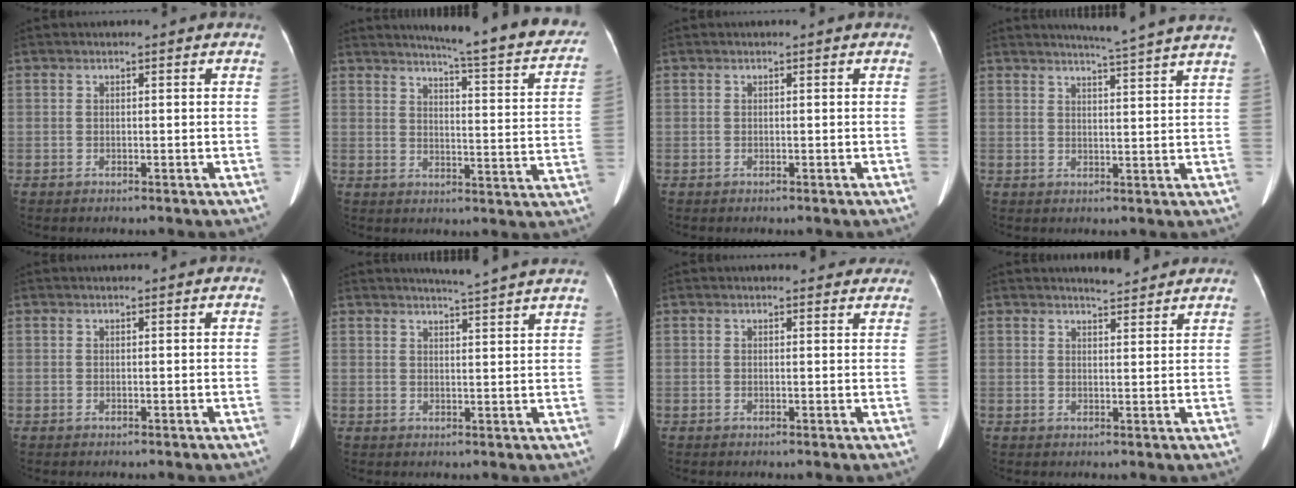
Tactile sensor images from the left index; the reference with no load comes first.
{"total": 21.1, "force": [18.7, 1.2, 9.6], "torque": [-0.117, -0.069, 0.213]}
{"total": 0.0}
{"total": 10.0, "force": [9.1, -1.6, 3.9], "torque": [-0.057, -0.012, 0.103]}
{"total": 0.7, "force": [0.7, 0.0, 0.2], "torque": [-0.006, 0.011, 0.013]}
{"total": 7.0, "force": [6.5, -1.3, 2.4], "torque": [-0.039, 0.000, 0.074]}
{"total": 5.5, "force": [5.0, 1.5, 1.6], "torque": [-0.009, 0.003, 0.047]}
{"total": 3.9, "force": [3.8, 0.4, 0.9], "torque": [-0.020, 0.005, 0.052]}